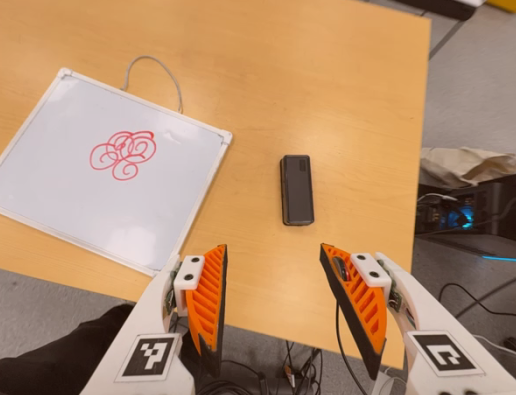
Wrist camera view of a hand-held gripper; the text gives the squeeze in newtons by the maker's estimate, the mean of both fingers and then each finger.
{"total": 0.0}